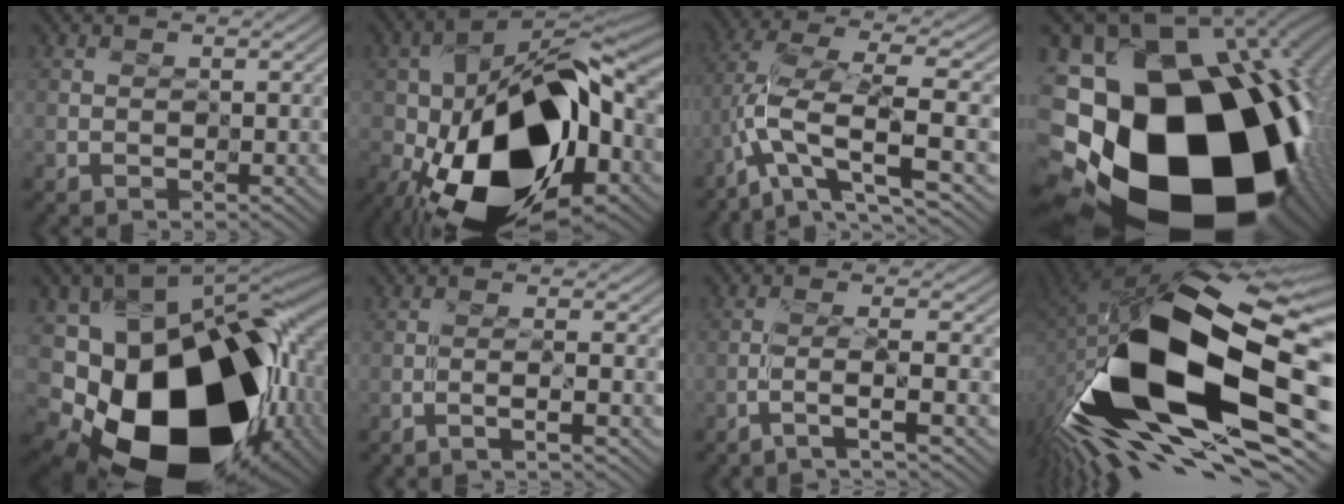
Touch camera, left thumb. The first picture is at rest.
{"total": 20.8, "force": [-6.6, 12.1, 15.6], "torque": [-0.316, -0.047, -0.093]}
{"total": 10.8, "force": [-3.7, 3.2, 9.6], "torque": [-0.197, -0.001, -0.068]}
{"total": 24.3, "force": [-7.4, 17.1, 15.7], "torque": [-0.263, -0.081, -0.123]}
{"total": 21.6, "force": [-5.9, 14.9, 14.5], "torque": [-0.286, -0.085, -0.062]}
{"total": 1.7, "force": [-1.1, -0.5, 1.2], "torque": [-0.018, 0.007, -0.037]}
{"total": 3.1, "force": [-1.8, -0.4, 2.4], "torque": [-0.043, 0.012, -0.057]}
{"total": 20.6, "force": [-4.3, 10.8, 17.0], "torque": [-0.355, -0.039, -0.073]}